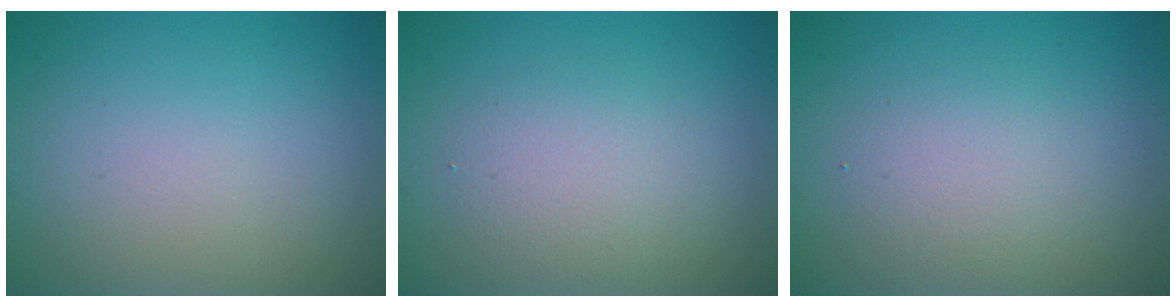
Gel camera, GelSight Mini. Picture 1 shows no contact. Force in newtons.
{"total": 3.0, "press": 3.0, "slide": 0.2}
{"total": 2.4, "press": 2.4, "slide": 0.2}